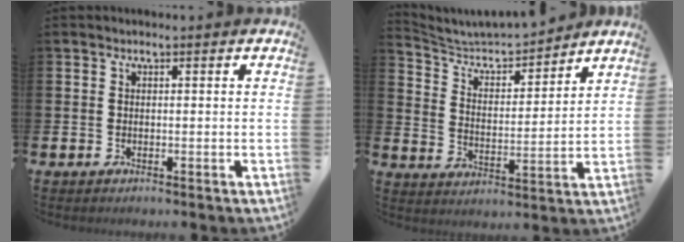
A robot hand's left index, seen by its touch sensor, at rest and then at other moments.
{"total": 5.9, "force": [5.6, 1.1, 1.2], "torque": [-0.055, -0.043, 0.093]}